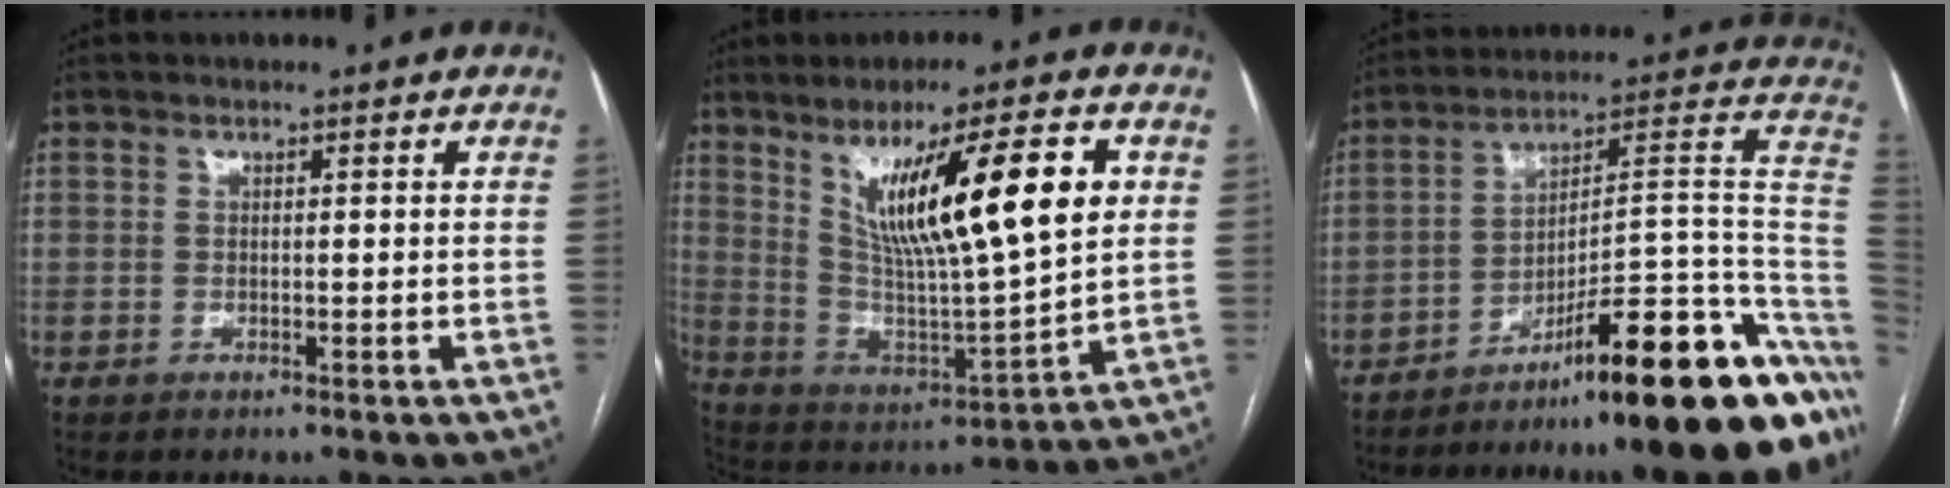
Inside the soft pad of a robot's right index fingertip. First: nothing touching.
{"total": 19.2, "force": [6.8, 1.8, 17.9], "torque": [-0.302, 0.001, 0.118]}
{"total": 24.5, "force": [-16.2, 2.3, 18.2], "torque": [-0.139, 0.049, -0.236]}